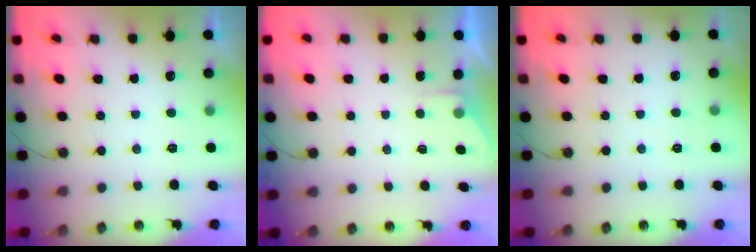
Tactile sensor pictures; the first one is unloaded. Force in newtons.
{"total": 1.8, "press": 1.8, "slide": 0.3}
{"total": 3.0, "press": 2.9, "slide": 0.4}